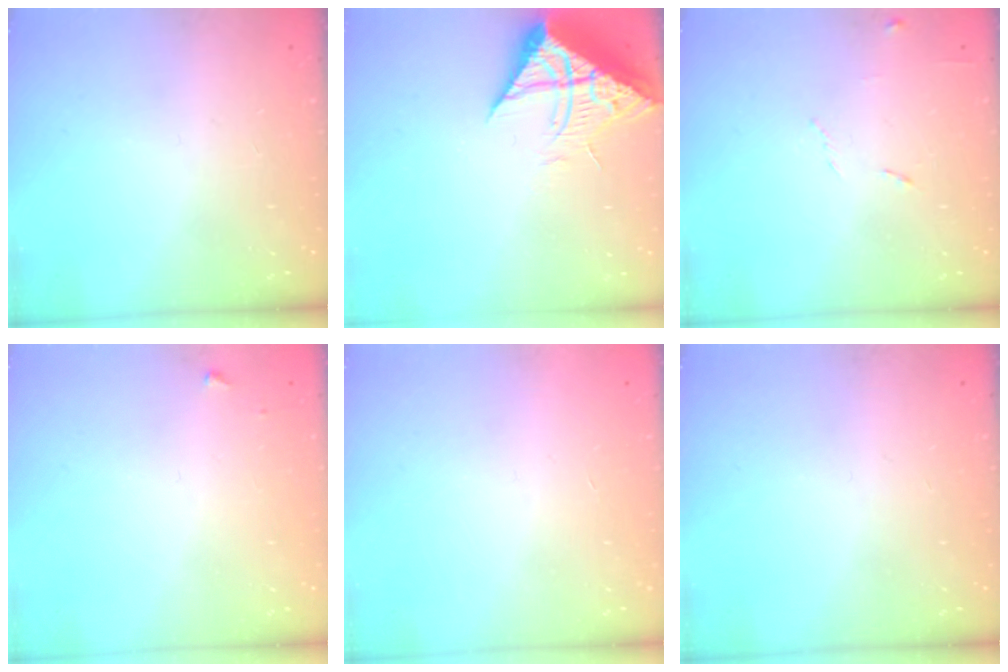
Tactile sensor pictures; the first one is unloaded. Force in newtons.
{"total": 11.8, "press": 11.7, "slide": 1.2}
{"total": 6.4, "press": 6.3, "slide": 0.7}
{"total": 3.3, "press": 3.3, "slide": 0.4}
{"total": 1.5, "press": 1.5, "slide": 0.1}
{"total": 0.0}